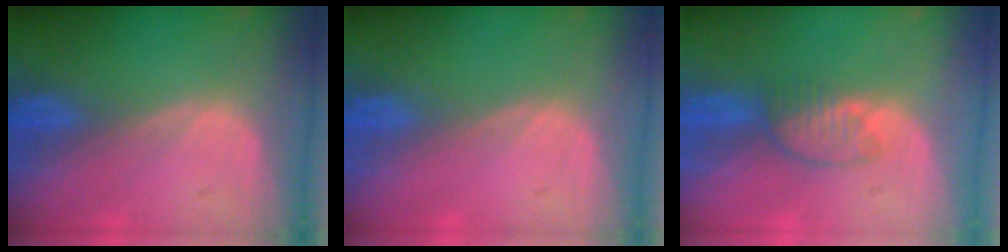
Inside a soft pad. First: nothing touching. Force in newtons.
{"total": 0.0}
{"total": 3.8, "press": 3.3, "slide": 1.8}